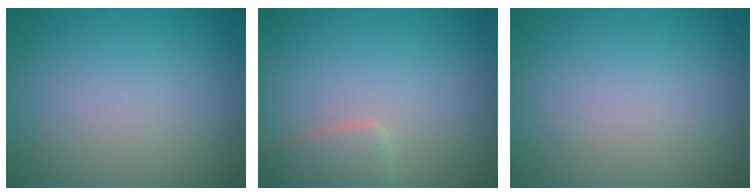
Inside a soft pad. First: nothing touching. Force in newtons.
{"total": 2.4, "press": 2.4, "slide": 0.1}
{"total": 0.0}